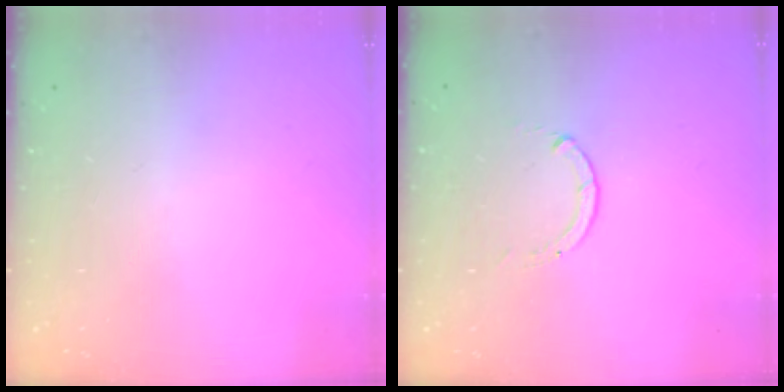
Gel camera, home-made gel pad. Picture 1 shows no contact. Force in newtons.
{"total": 0.0}